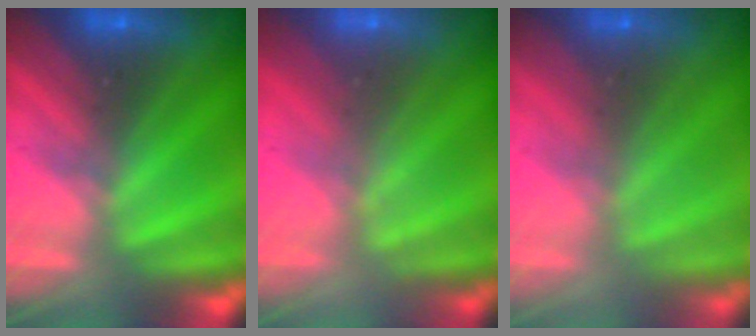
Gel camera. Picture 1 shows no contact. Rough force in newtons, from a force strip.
{"total": 1.9}
{"total": 8.2}